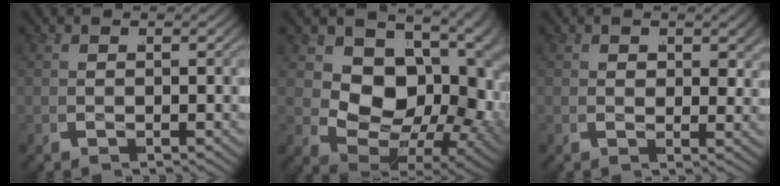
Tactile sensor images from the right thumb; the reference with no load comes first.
{"total": 18.3, "force": [-0.4, 11.9, 13.9], "torque": [-0.236, -0.059, 0.020]}
{"total": 1.6, "force": [0.5, 0.9, 1.2], "torque": [-0.018, -0.014, 0.012]}